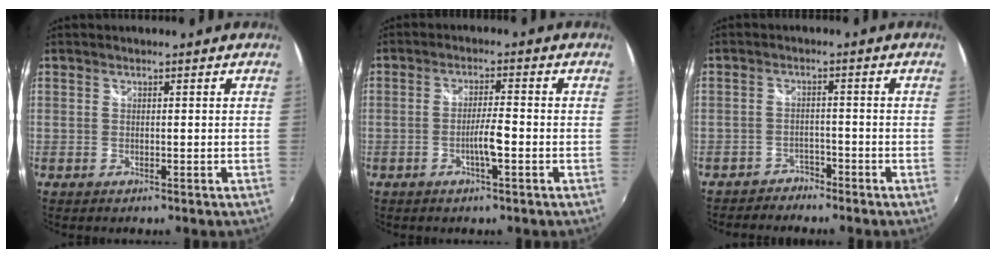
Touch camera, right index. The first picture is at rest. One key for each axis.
{"total": 4.0, "fx": -1.6, "fy": 0.2, "fz": 3.7, "tx": -0.067, "ty": -0.001, "tz": -0.029}
{"total": 3.3, "fx": -3.0, "fy": 1.4, "fz": -0.2, "tx": -0.005, "ty": 0.006, "tz": -0.056}